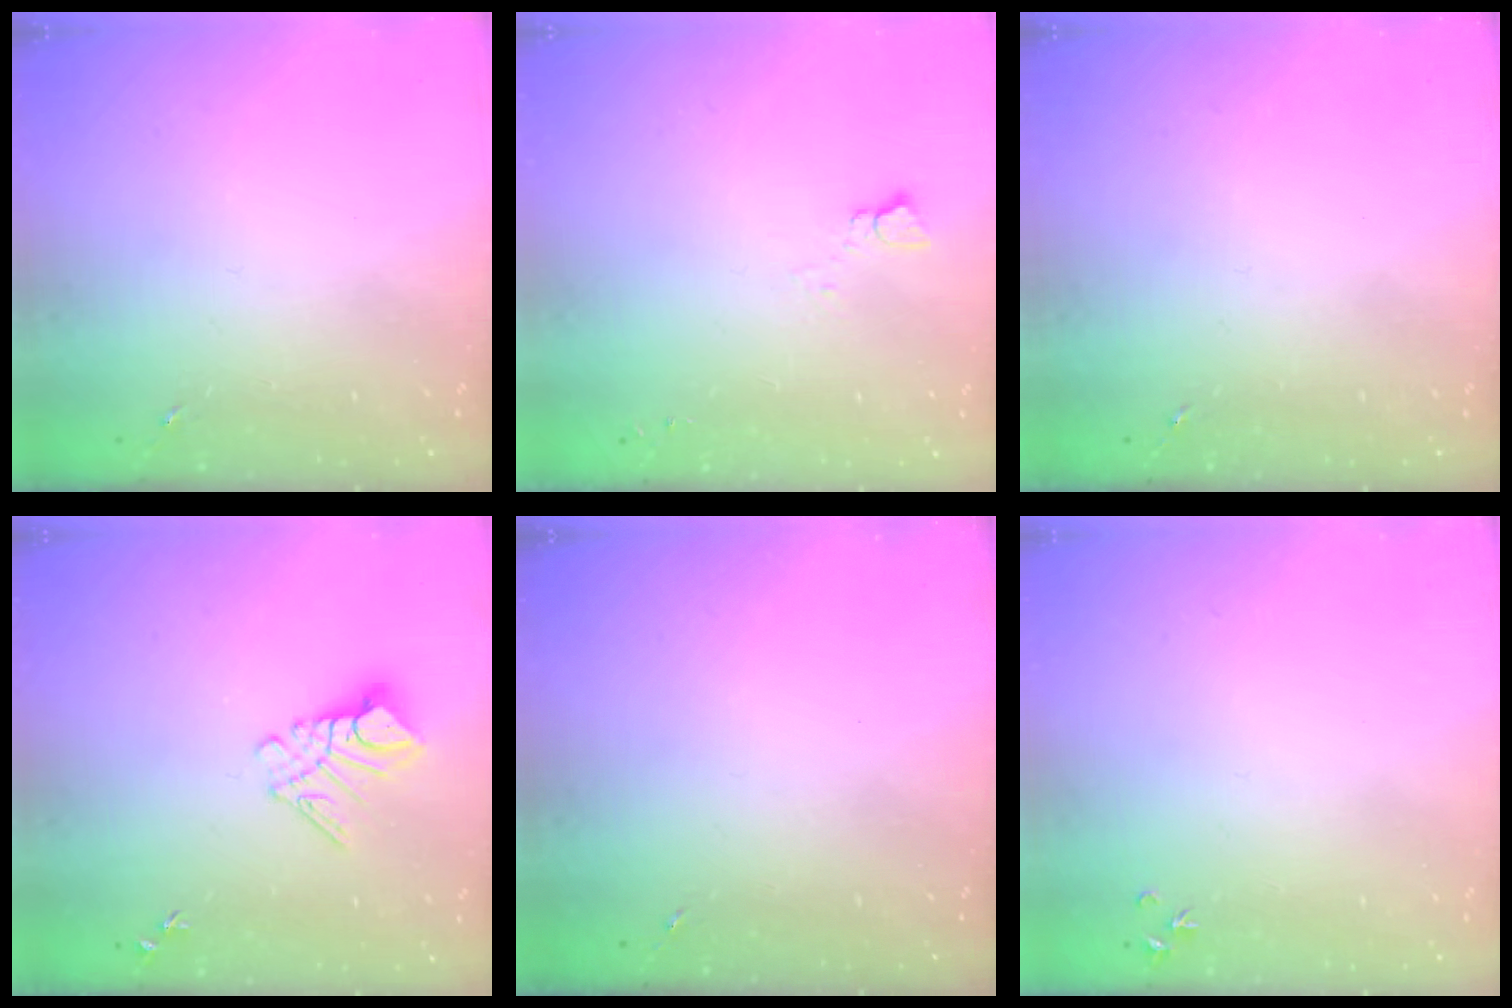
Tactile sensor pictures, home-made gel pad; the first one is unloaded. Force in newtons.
{"total": 2.8, "press": 2.7, "slide": 0.3}
{"total": 0.0}
{"total": 9.6, "press": 9.6, "slide": 1.0}
{"total": 0.0}
{"total": 3.2, "press": 3.2, "slide": 0.4}